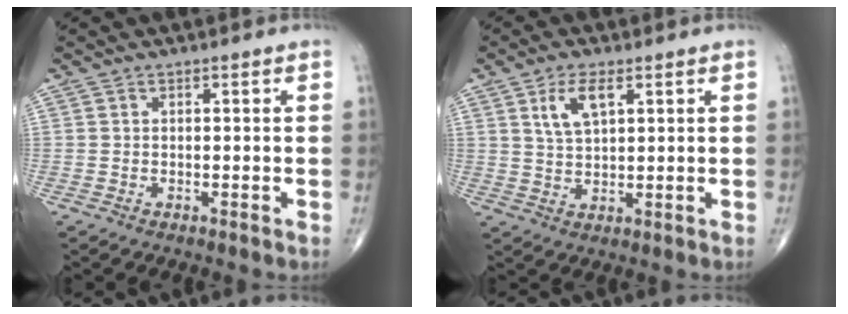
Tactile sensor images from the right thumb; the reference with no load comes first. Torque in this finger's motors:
{"motor_torque": [-0.69, 1.03, 0.57, 0.46, 0.01]}